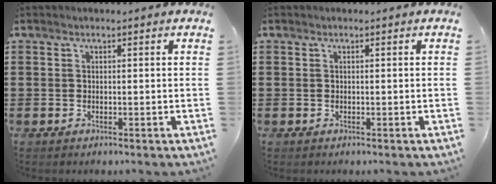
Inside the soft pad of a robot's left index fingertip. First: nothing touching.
{"total": 0.0}